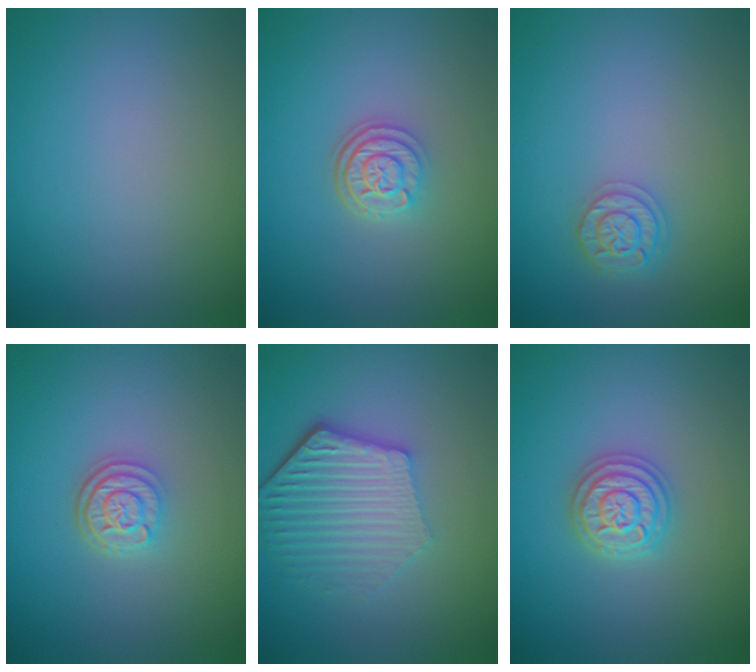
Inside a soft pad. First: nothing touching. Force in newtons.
{"total": 3.0, "press": 2.5, "slide": 1.7}
{"total": 2.5, "press": 2.1, "slide": 1.3}
{"total": 2.9, "press": 2.4, "slide": 1.7}
{"total": 5.8, "press": 4.4, "slide": 3.8}
{"total": 3.7, "press": 3.6, "slide": 0.5}